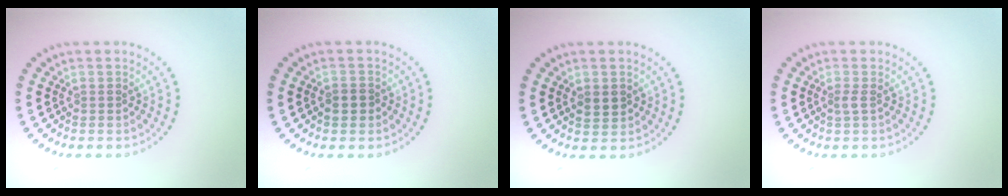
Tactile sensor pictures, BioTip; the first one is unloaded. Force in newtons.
{"total": 1.6, "press": 1.5, "slide": 0.3}
{"total": 1.6, "press": 1.6, "slide": 0.2}
{"total": 0.9, "press": 0.6, "slide": 0.7}